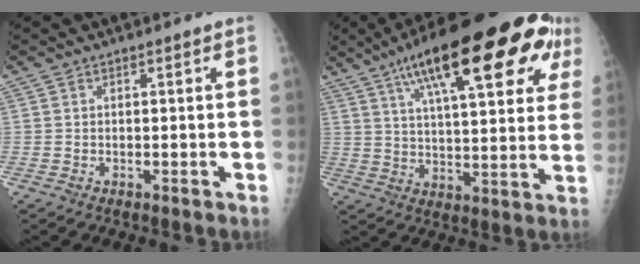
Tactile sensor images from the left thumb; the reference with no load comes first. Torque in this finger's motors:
{"motor_torque": [0.77, 0.65, 1.85, -0.91, 0.52]}